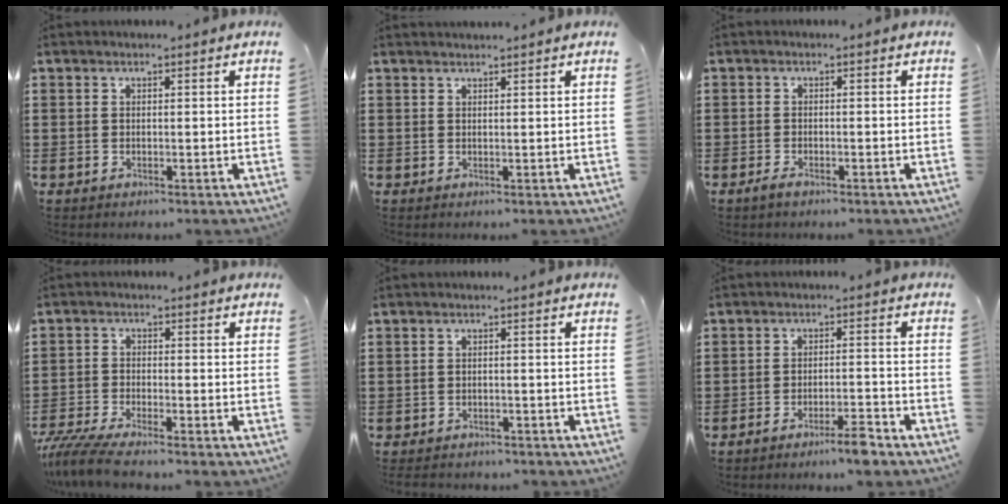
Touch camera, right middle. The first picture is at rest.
{"total": 0.9, "force": [0.9, -0.1, 0.1], "torque": [-0.004, -0.002, 0.019]}
{"total": 1.2, "force": [-0.9, 0.5, 0.6], "torque": [-0.022, -0.002, -0.021]}
{"total": 5.1, "force": [-4.7, 0.3, 2.0], "torque": [-0.061, -0.014, -0.098]}
{"total": 1.8, "force": [-1.7, 0.4, -0.1], "torque": [-0.005, 0.002, -0.039]}
{"total": 4.0, "force": [-3.3, 0.1, 2.2], "torque": [-0.034, 0.000, -0.060]}